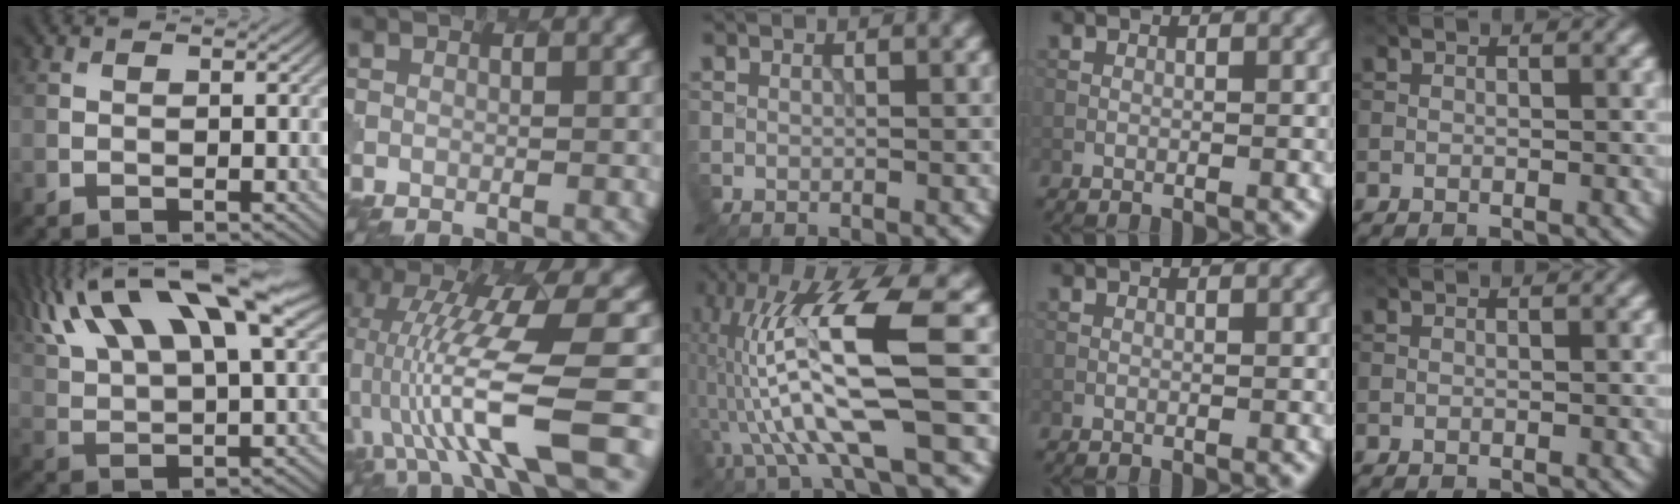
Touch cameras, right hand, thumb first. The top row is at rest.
{"thumb": {"total": 19.4, "force": [11.4, 6.9, 14.1], "torque": [-0.274, 0.049, 0.179]}, "index": {"total": 11.5, "force": [-1.9, 2.4, 11.1], "torque": [-0.210, 0.008, -0.026]}, "middle": {"total": 12.2, "force": [-1.8, 2.0, 11.9], "torque": [-0.239, 0.019, -0.027]}}